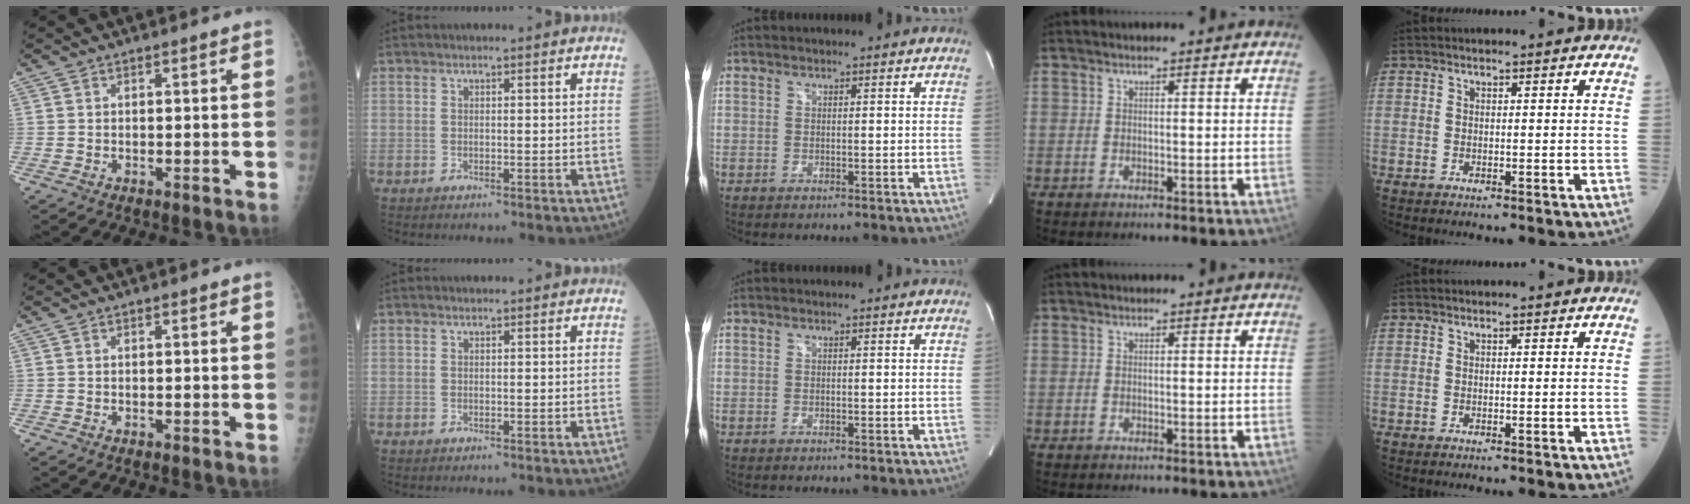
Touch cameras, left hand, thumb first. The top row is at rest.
{}